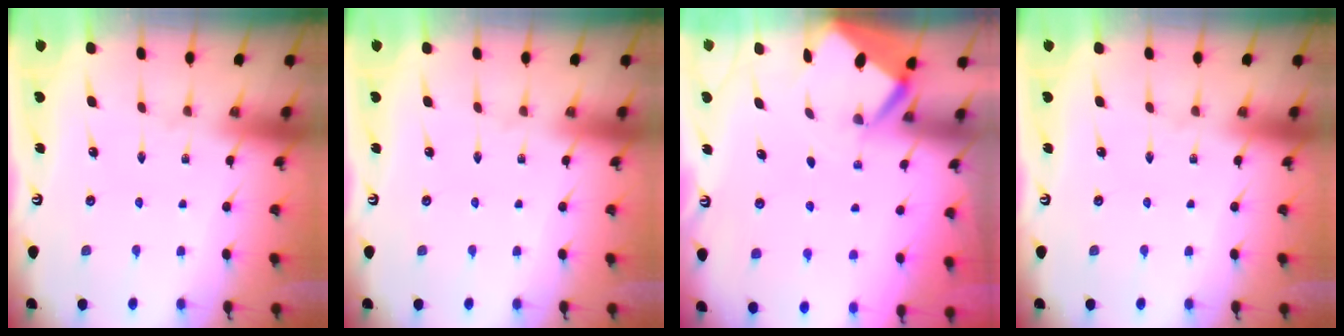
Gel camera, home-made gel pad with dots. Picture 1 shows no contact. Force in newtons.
{"total": 0.0}
{"total": 3.0, "press": 3.0, "slide": 0.4}
{"total": 0.0}